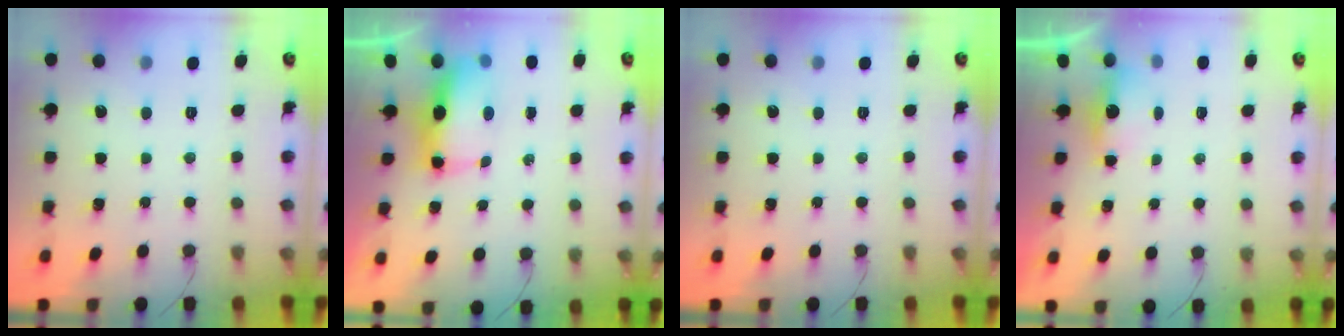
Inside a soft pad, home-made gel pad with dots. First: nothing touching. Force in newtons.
{"total": 9.7, "press": 8.5, "slide": 4.6}
{"total": 0.0}
{"total": 3.1, "press": 2.9, "slide": 1.1}